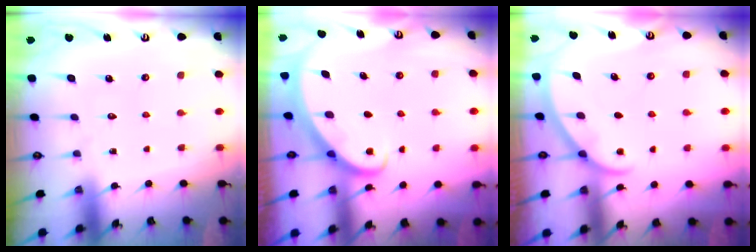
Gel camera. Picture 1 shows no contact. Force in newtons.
{"total": 2.7, "press": 2.7, "slide": 0.2}
{"total": 2.5, "press": 2.5, "slide": 0.2}